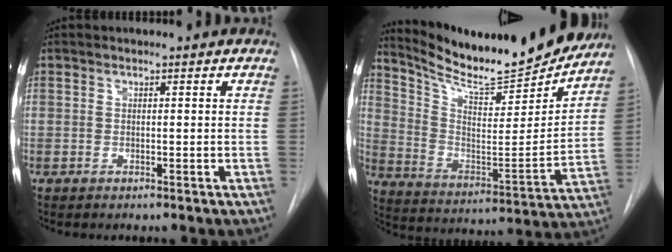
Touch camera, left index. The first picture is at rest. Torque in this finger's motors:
{"motor_torque": [0.58, -0.80, 0.18, 0.06]}